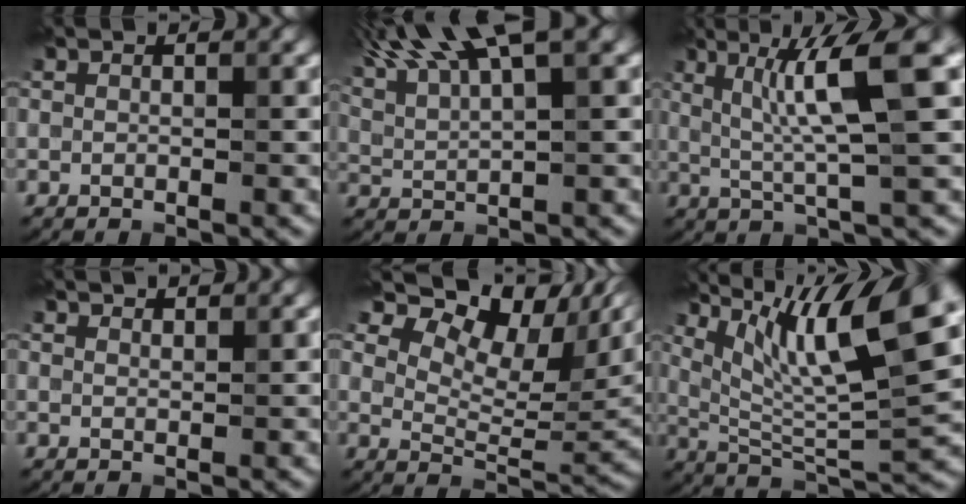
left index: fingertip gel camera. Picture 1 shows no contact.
{"total": 11.0, "force": [7.0, 3.0, 7.9], "torque": [-0.144, 0.032, 0.109]}
{"total": 7.8, "force": [2.0, 1.0, 7.4], "torque": [-0.125, 0.012, 0.035]}
{"total": 2.2, "force": [2.1, 0.4, 0.6], "torque": [-0.008, -0.002, 0.027]}
{"total": 12.2, "force": [7.7, 5.0, 8.0], "torque": [-0.140, 0.022, 0.125]}
{"total": 12.6, "force": [5.9, 3.2, 10.6], "torque": [-0.177, 0.006, 0.107]}